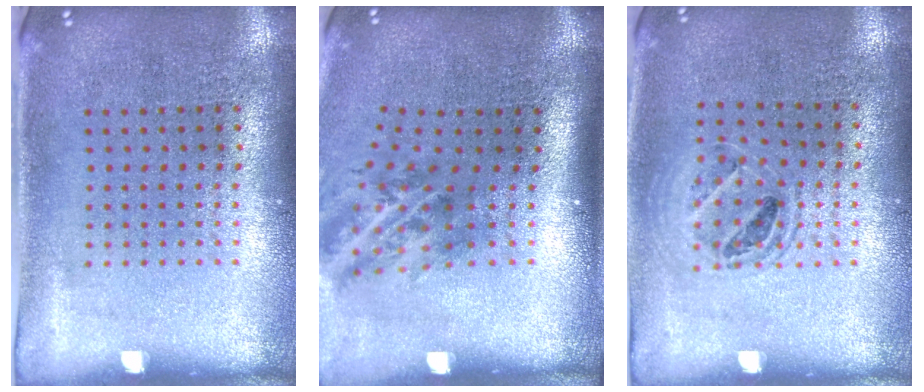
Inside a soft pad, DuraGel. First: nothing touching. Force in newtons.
{"total": 1.8, "press": 1.2, "slide": 1.4}
{"total": 1.3, "press": 1.2, "slide": 0.5}